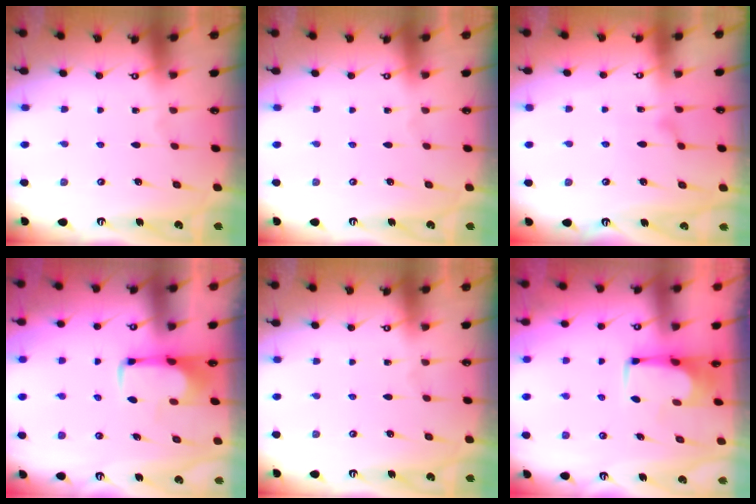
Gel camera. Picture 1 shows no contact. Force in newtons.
{"total": 0.0}
{"total": 3.6, "press": 3.5, "slide": 0.4}
{"total": 2.0, "press": 1.9, "slide": 0.4}
{"total": 0.0}
{"total": 1.7, "press": 1.6, "slide": 0.3}